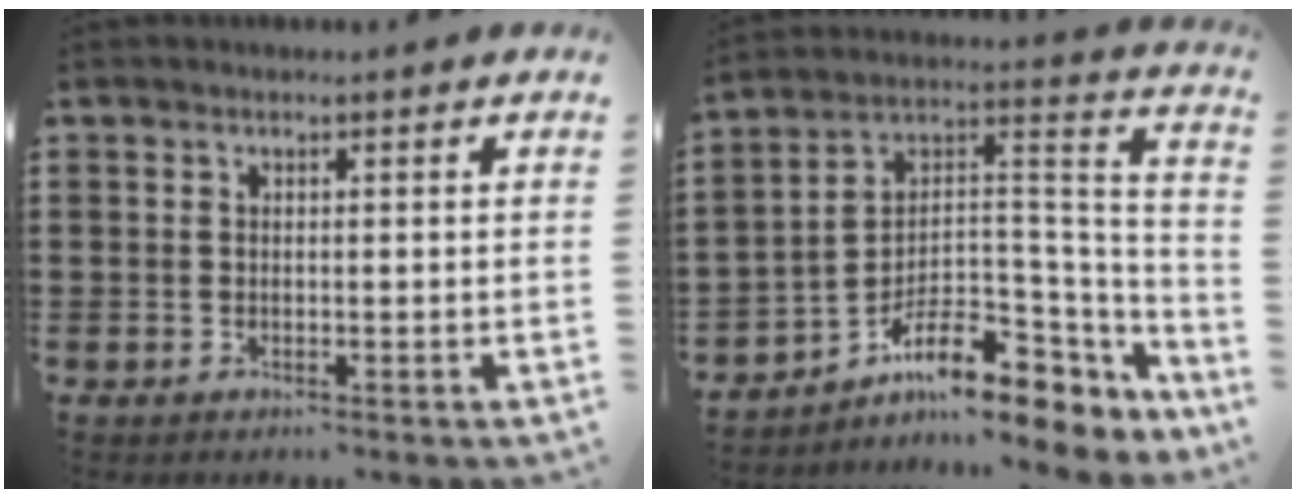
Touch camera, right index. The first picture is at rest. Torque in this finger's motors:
{"motor_torque": [1.27, 0.87, 0.96, 0.18]}